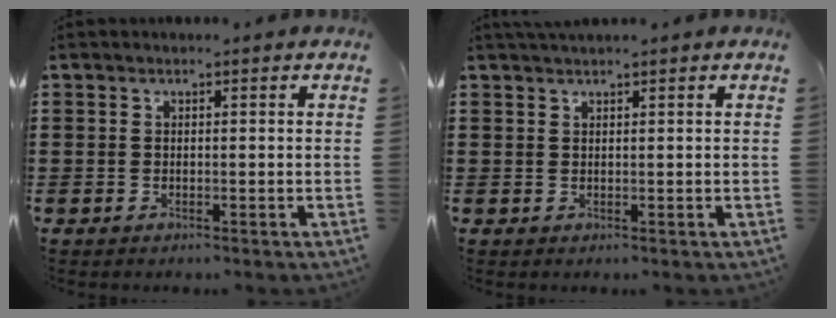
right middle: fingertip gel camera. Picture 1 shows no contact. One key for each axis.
{"total": 1.1, "fx": 1.0, "fy": 0.2, "fz": 0.4, "tx": -0.009, "ty": 0.001, "tz": 0.019}